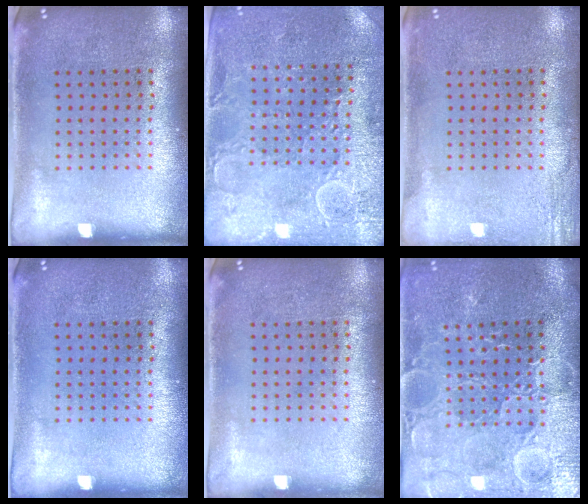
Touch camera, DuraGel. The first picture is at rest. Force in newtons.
{"total": 2.8, "press": 2.8, "slide": 0.5}
{"total": 1.9, "press": 1.9, "slide": 0.2}
{"total": 0.0}
{"total": 0.0}
{"total": 3.7, "press": 3.6, "slide": 0.7}